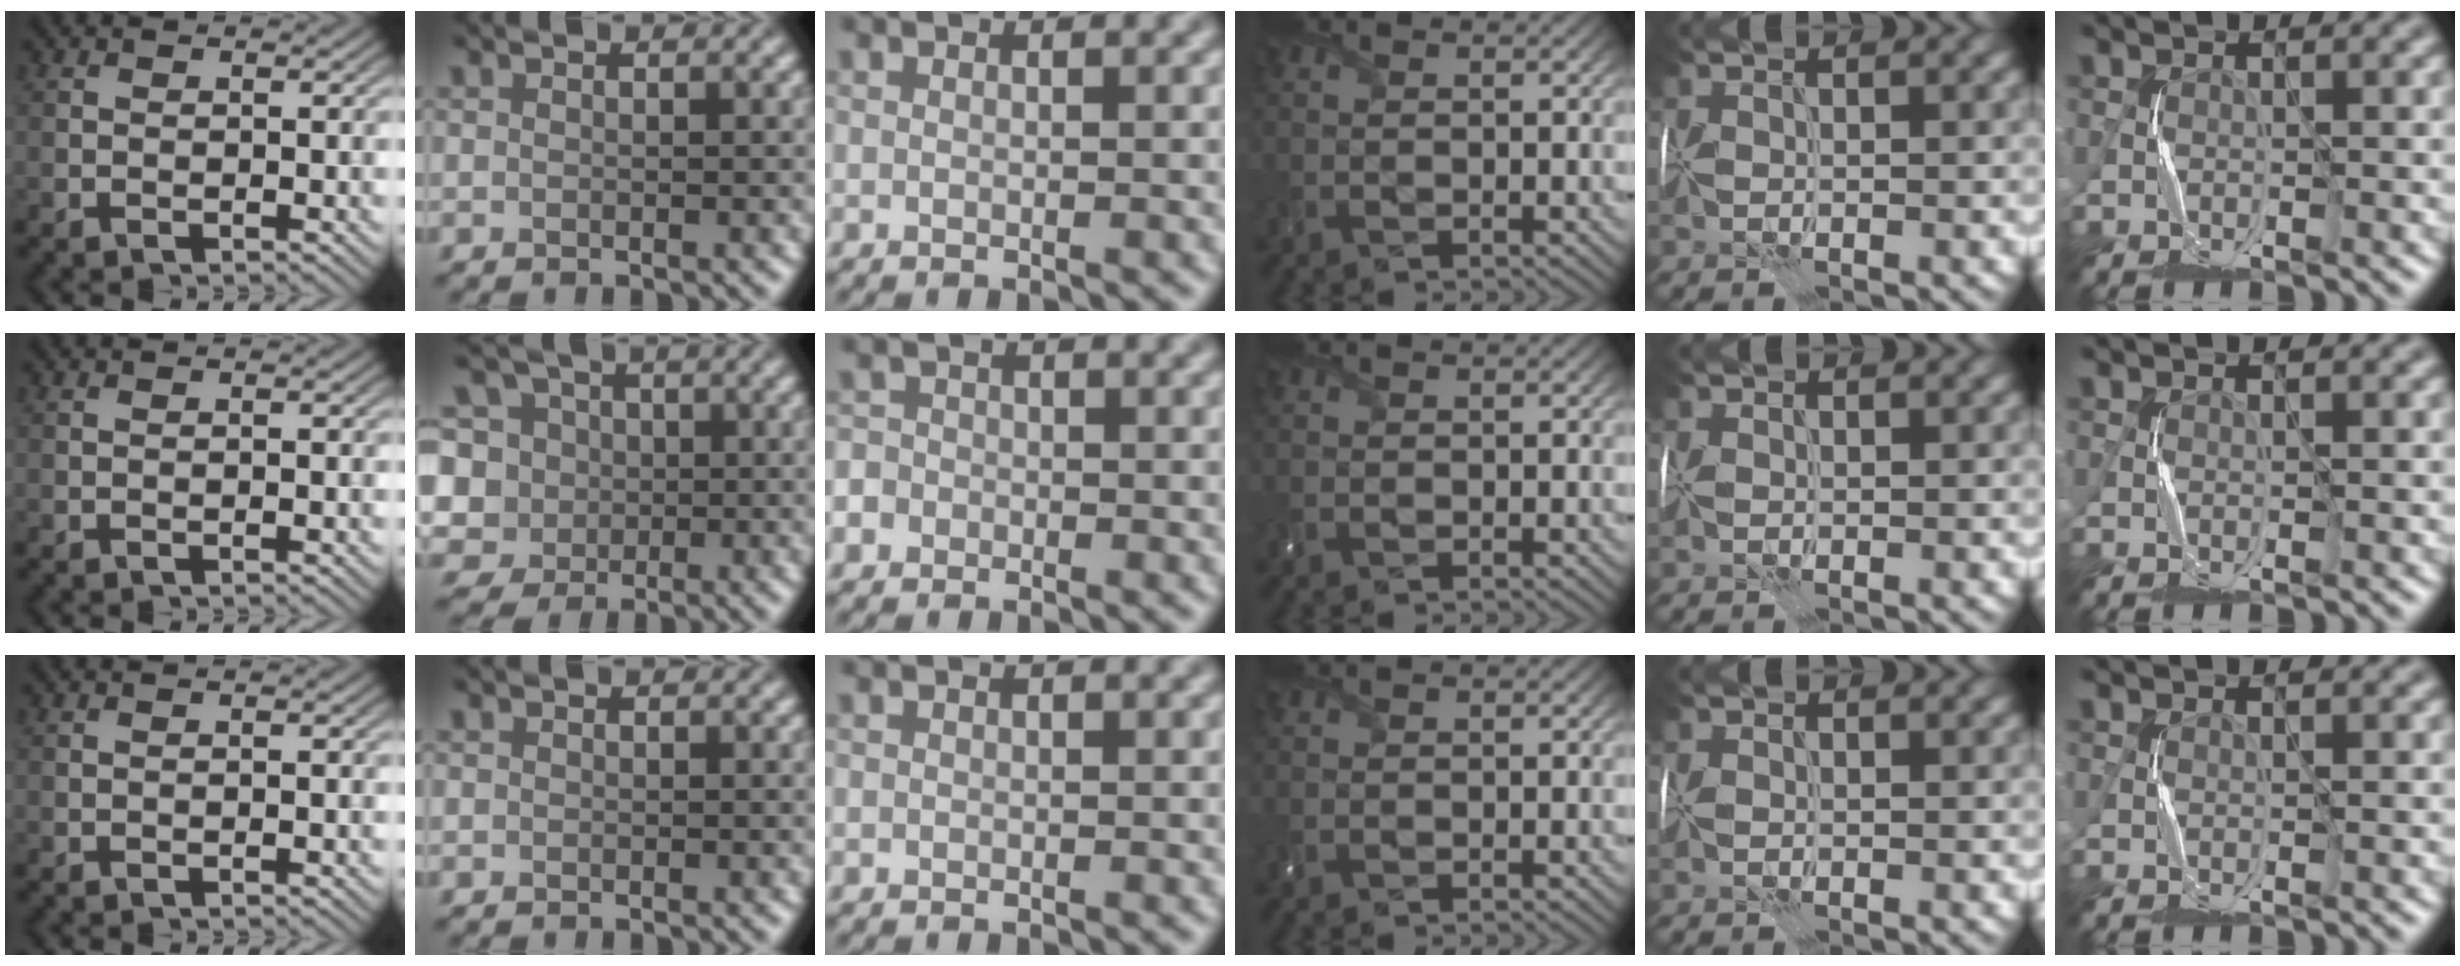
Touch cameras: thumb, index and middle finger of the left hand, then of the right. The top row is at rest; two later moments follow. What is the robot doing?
{"motion": "wrap", "object": "felt sheet"}